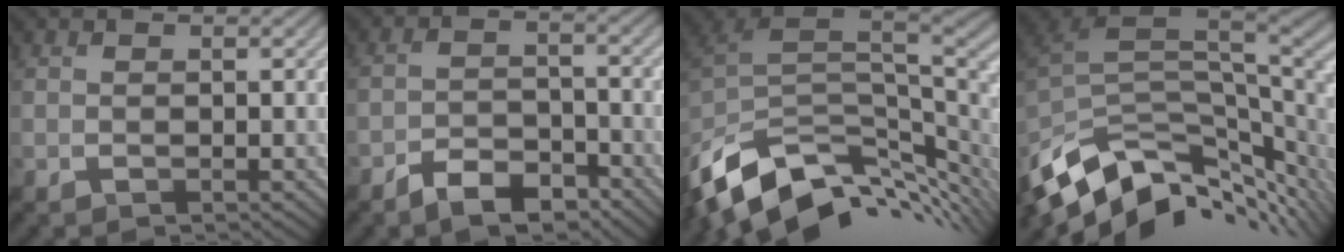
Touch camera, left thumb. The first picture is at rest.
{"total": 6.0, "force": [-4.7, 2.4, 2.8], "torque": [-0.048, -0.001, -0.088]}
{"total": 12.7, "force": [-4.8, 7.5, 9.1], "torque": [-0.195, -0.021, -0.076]}
{"total": 13.2, "force": [-5.0, 7.4, 9.7], "torque": [-0.203, -0.031, -0.075]}